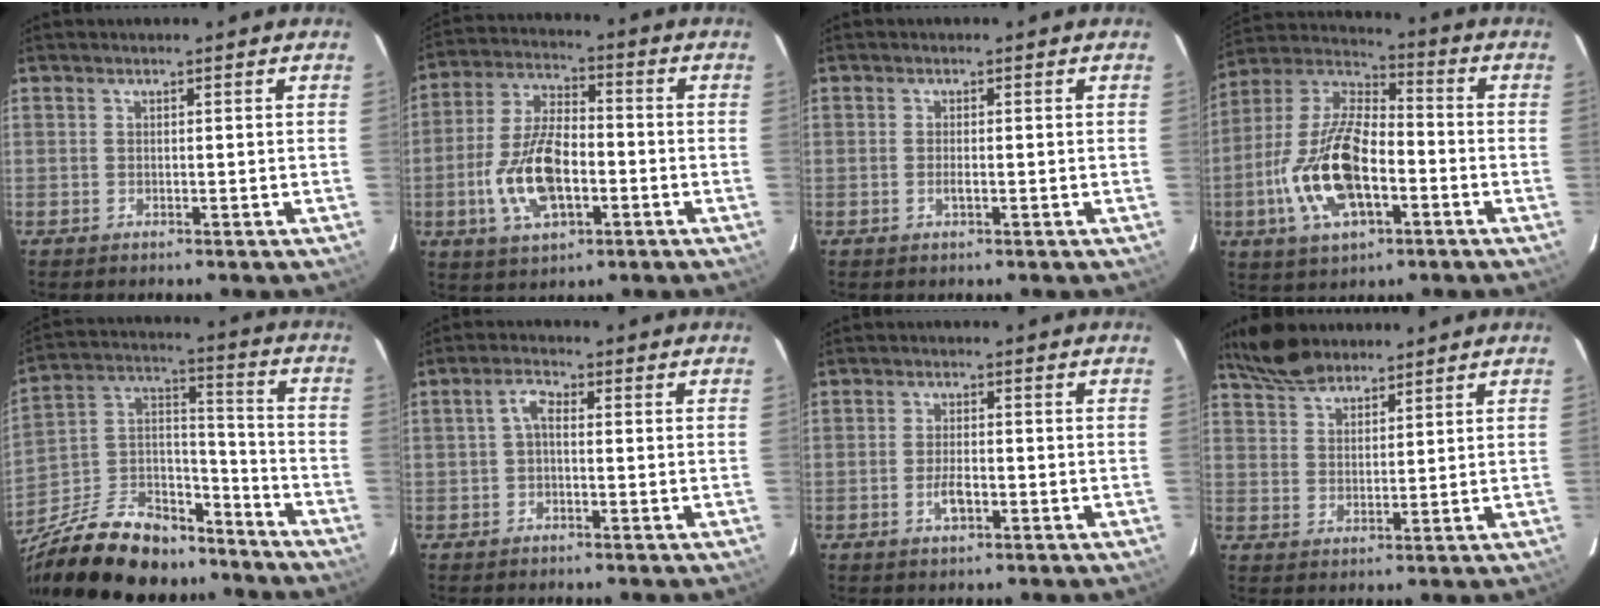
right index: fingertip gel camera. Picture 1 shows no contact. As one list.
[{"total": 14.0, "force": [-3.9, 6.8, 11.6], "torque": [-0.242, 0.005, -0.068]}, {"total": 1.3, "force": [-0.4, 0.4, 1.2], "torque": [-0.024, 0.001, -0.007]}, {"total": 18.2, "force": [-5.3, 8.3, 15.3], "torque": [-0.320, 0.000, -0.098]}, {"total": 26.0, "force": [-19.0, 12.3, 12.8], "torque": [-0.275, 0.040, -0.296]}, {"total": 2.5, "force": [-0.3, 1.2, 2.2], "torque": [-0.045, 0.011, -0.006]}, {"total": 3.7, "force": [-1.4, 1.6, 3.0], "torque": [-0.059, 0.001, -0.024]}, {"total": 7.6, "force": [6.5, 2.9, 2.8], "torque": [-0.062, 0.025, 0.119]}]